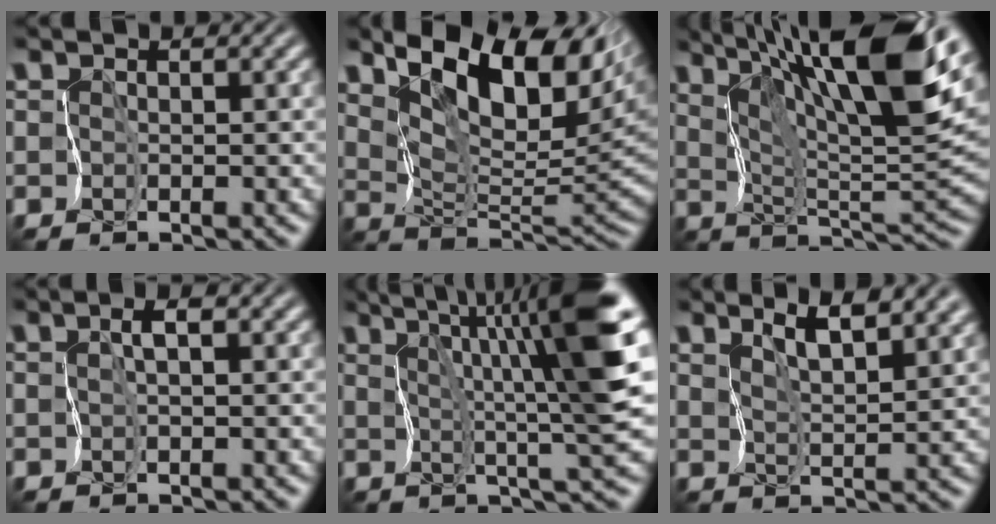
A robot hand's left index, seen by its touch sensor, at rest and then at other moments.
{"total": 11.9, "force": [6.4, 5.0, 8.8], "torque": [-0.136, 0.008, 0.111]}
{"total": 13.5, "force": [8.3, 2.3, 10.5], "torque": [-0.165, 0.007, 0.144]}
{"total": 1.6, "force": [0.0, 0.4, 1.5], "torque": [-0.028, 0.006, -0.003]}
{"total": 9.8, "force": [3.8, 1.0, 9.0], "torque": [-0.133, 0.010, 0.062]}
{"total": 3.8, "force": [3.0, 0.3, 2.3], "torque": [-0.045, 0.005, 0.058]}